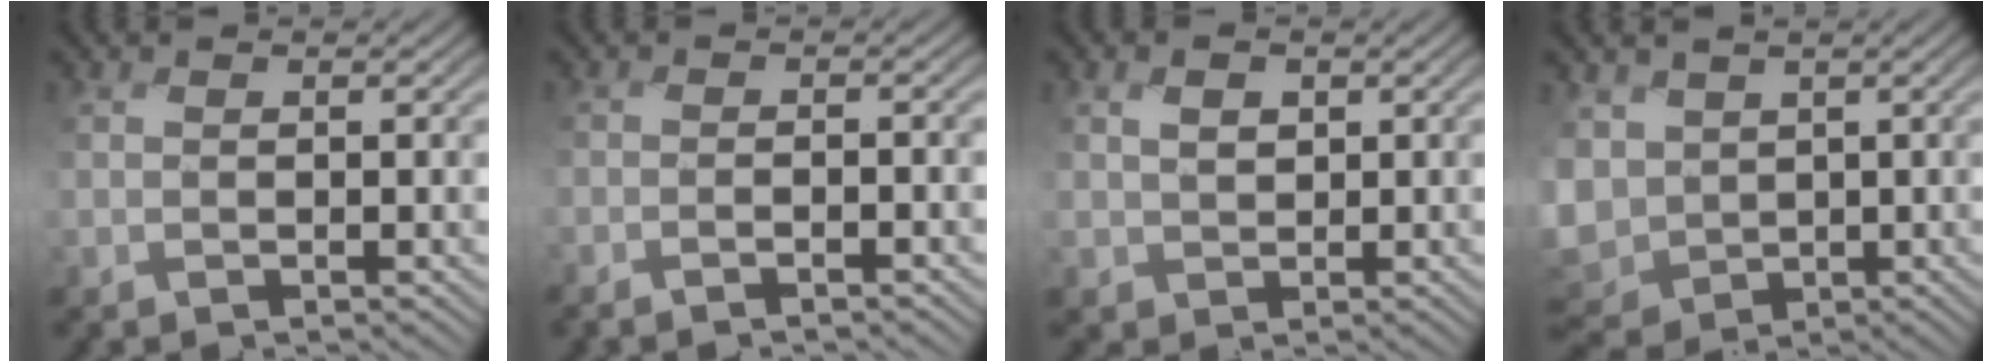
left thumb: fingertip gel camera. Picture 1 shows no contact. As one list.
[{"total": 1.4, "force": [-1.3, -0.1, 0.2], "torque": [-0.001, 0.002, -0.031]}, {"total": 2.4, "force": [0.3, 2.1, 1.2], "torque": [-0.030, 0.000, 0.001]}, {"total": 8.0, "force": [-0.1, 6.2, 5.0], "torque": [-0.155, -0.012, -0.021]}]